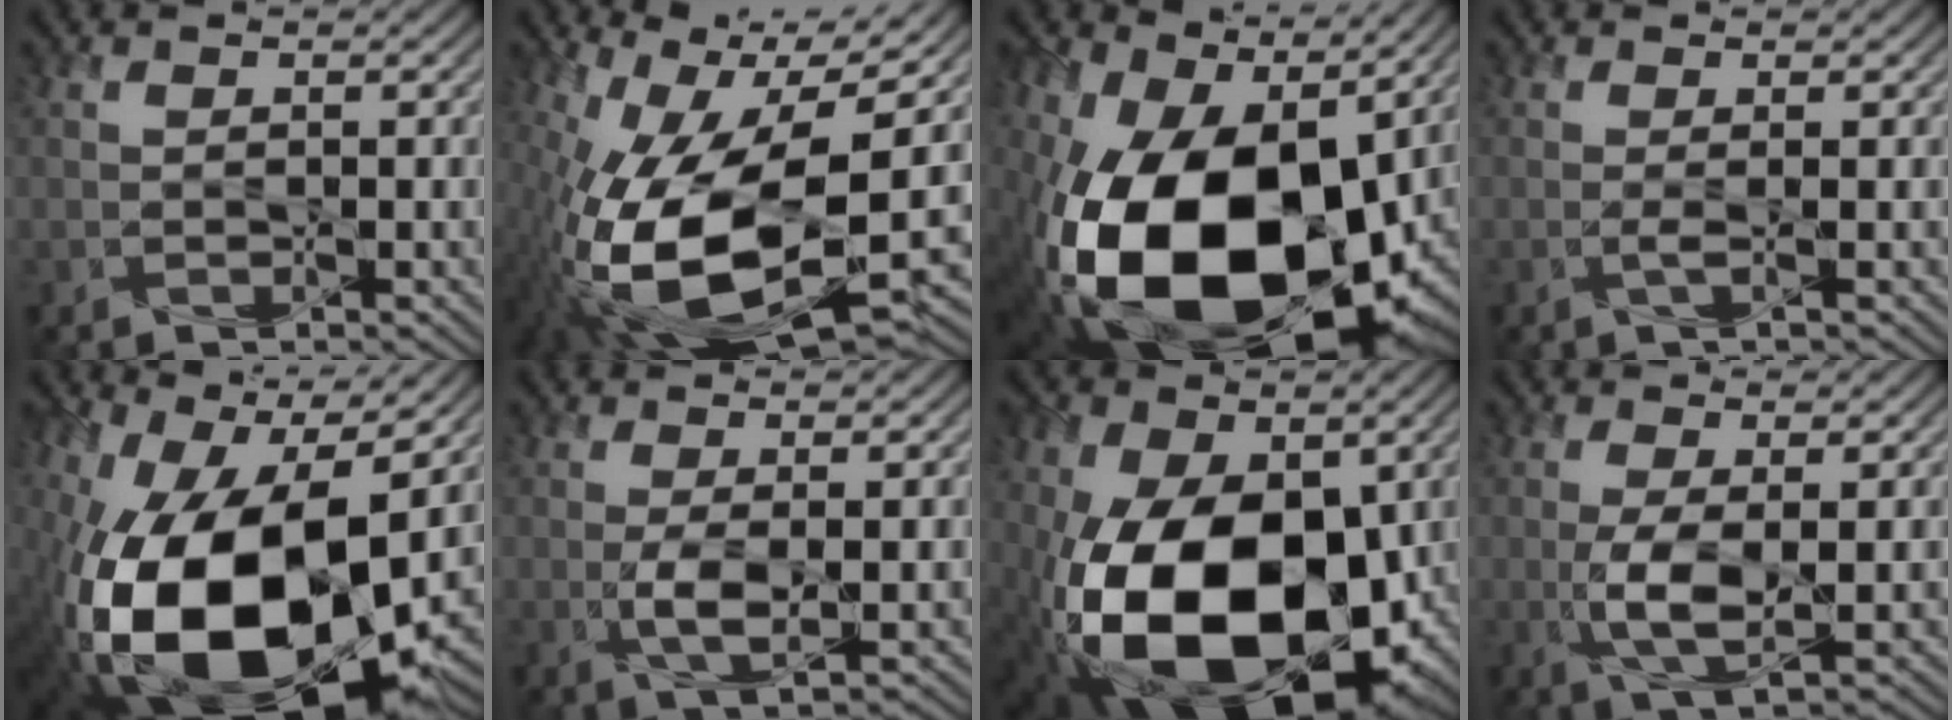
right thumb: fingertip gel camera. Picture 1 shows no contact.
{"total": 19.9, "force": [-4.5, 9.7, 16.8], "torque": [-0.338, -0.040, -0.073]}
{"total": 21.9, "force": [-2.2, 13.9, 16.7], "torque": [-0.357, -0.060, -0.015]}
{"total": 1.2, "force": [-0.2, 0.0, 1.2], "torque": [-0.027, 0.000, -0.009]}
{"total": 20.5, "force": [-3.8, 12.3, 16.0], "torque": [-0.338, -0.052, -0.051]}
{"total": 3.2, "force": [-0.4, 0.8, 3.1], "torque": [-0.071, -0.005, -0.008]}
{"total": 20.8, "force": [-4.1, 13.1, 15.7], "torque": [-0.298, -0.058, -0.058]}
{"total": 4.7, "force": [-0.6, 1.3, 4.5], "torque": [-0.103, -0.006, -0.011]}